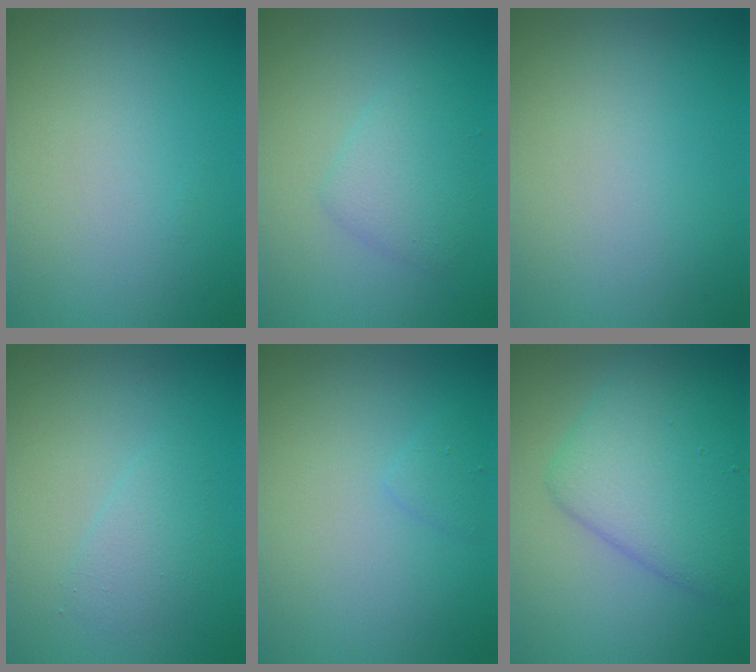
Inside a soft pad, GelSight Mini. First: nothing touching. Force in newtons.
{"total": 2.8, "press": 2.8, "slide": 0.2}
{"total": 0.0}
{"total": 1.8, "press": 1.8, "slide": 0.2}
{"total": 0.9, "press": 0.9, "slide": 0.0}
{"total": 6.9, "press": 6.9, "slide": 0.1}